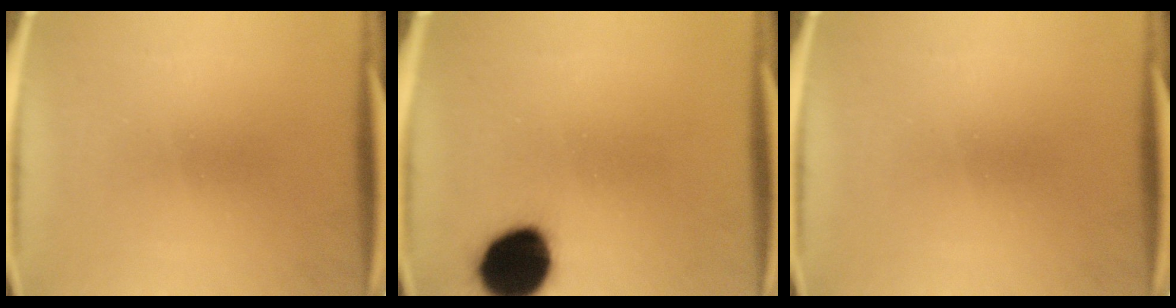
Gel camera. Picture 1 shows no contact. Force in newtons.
{"total": 15.1}
{"total": 0.0}